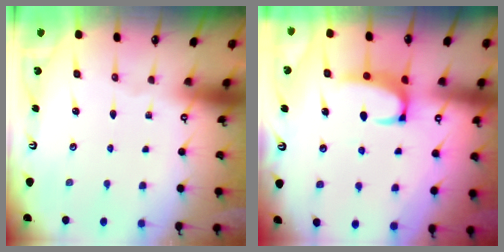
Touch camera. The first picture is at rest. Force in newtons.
{"total": 2.4, "press": 2.3, "slide": 0.8}